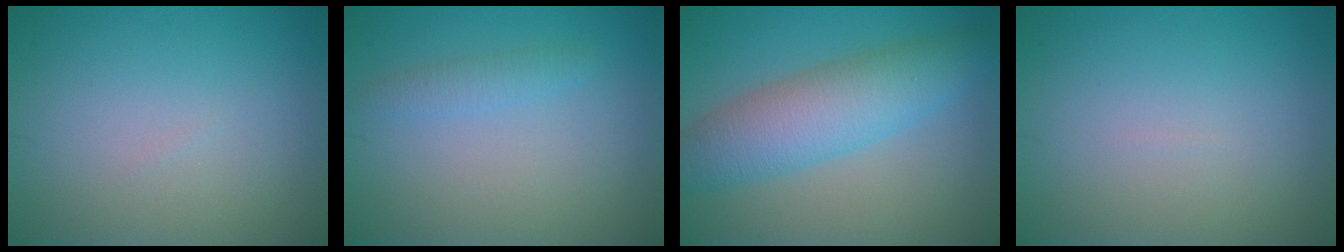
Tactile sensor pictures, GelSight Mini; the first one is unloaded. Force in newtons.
{"total": 1.4, "press": 1.4, "slide": 0.1}
{"total": 6.7, "press": 6.7, "slide": 0.1}
{"total": 0.0}